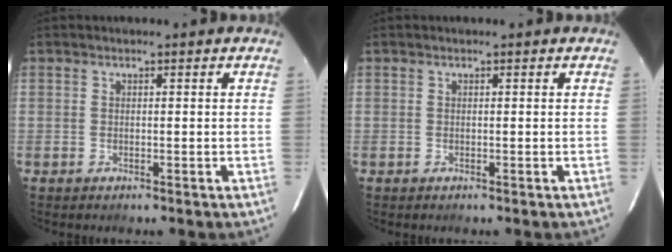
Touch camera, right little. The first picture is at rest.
{"total": 0.0}